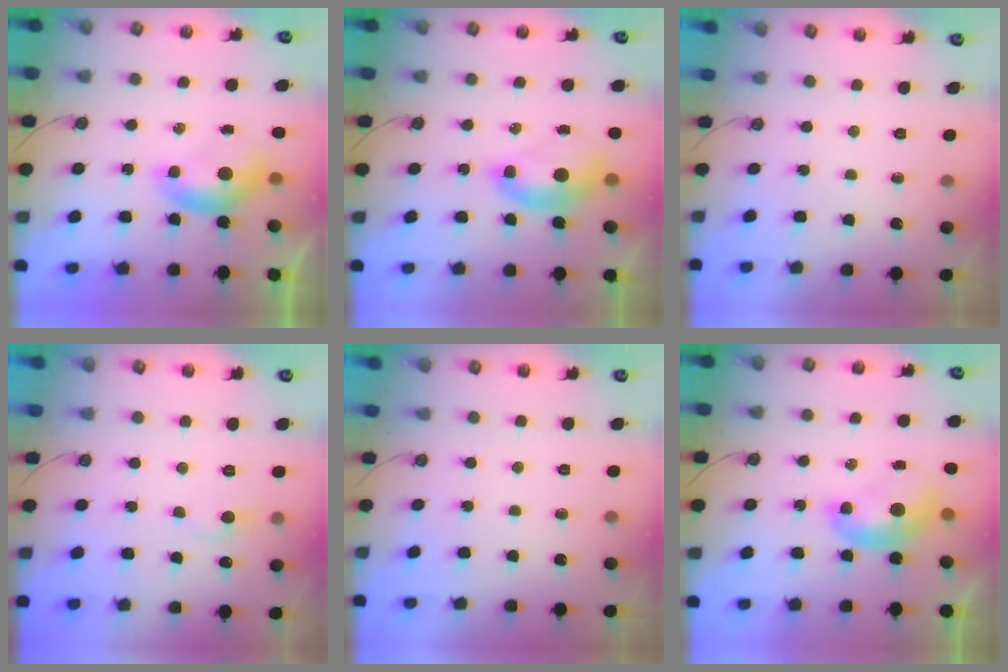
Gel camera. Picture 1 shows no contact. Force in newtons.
{"total": 2.5, "press": 2.4, "slide": 0.6}
{"total": 0.0}
{"total": 0.8, "press": 0.4, "slide": 0.6}
{"total": 0.0}
{"total": 1.7, "press": 1.7, "slide": 0.2}